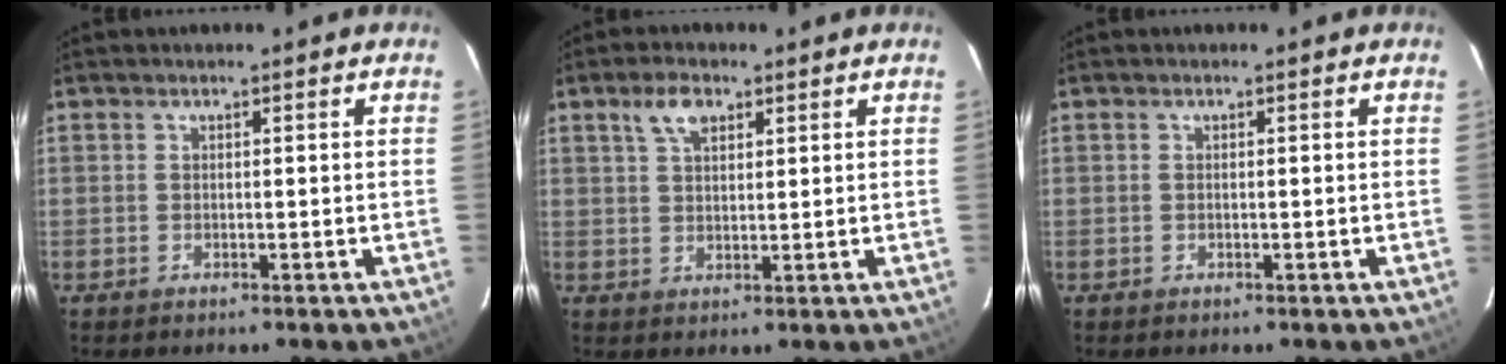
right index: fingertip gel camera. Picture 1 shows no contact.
{"total": 4.5, "force": [2.5, 2.4, 2.9], "torque": [-0.054, 0.012, 0.047]}
{"total": 0.0}